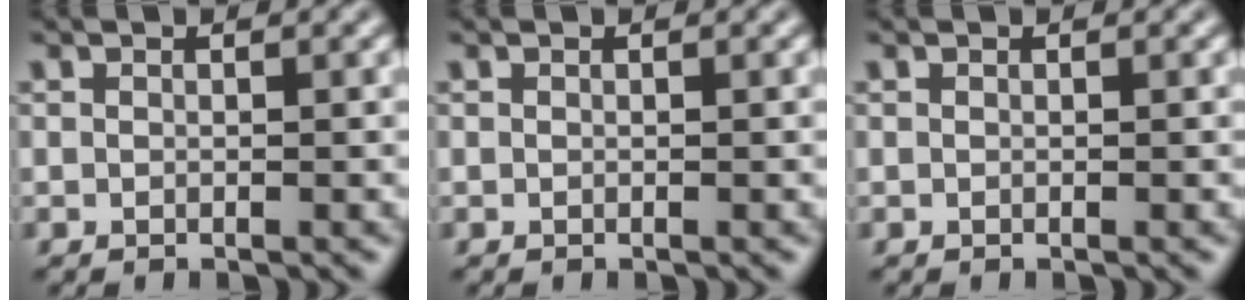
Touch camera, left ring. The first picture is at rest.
{"total": 0.0}
{"total": 0.0}